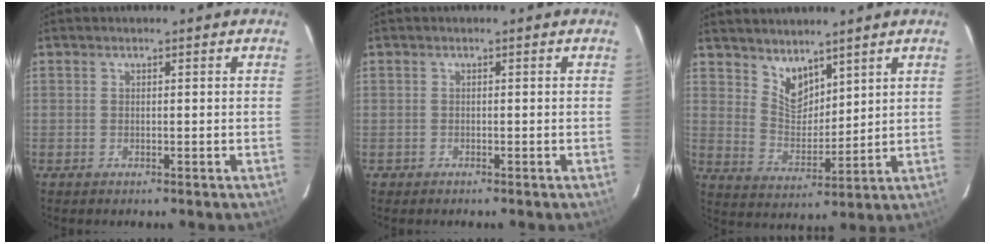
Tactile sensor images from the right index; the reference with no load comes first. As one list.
[{"total": 1.1, "force": [-0.6, 0.9, -0.1], "torque": [-0.003, 0.004, -0.007]}, {"total": 6.8, "force": [5.3, 3.4, 2.5], "torque": [-0.035, -0.001, 0.107]}]